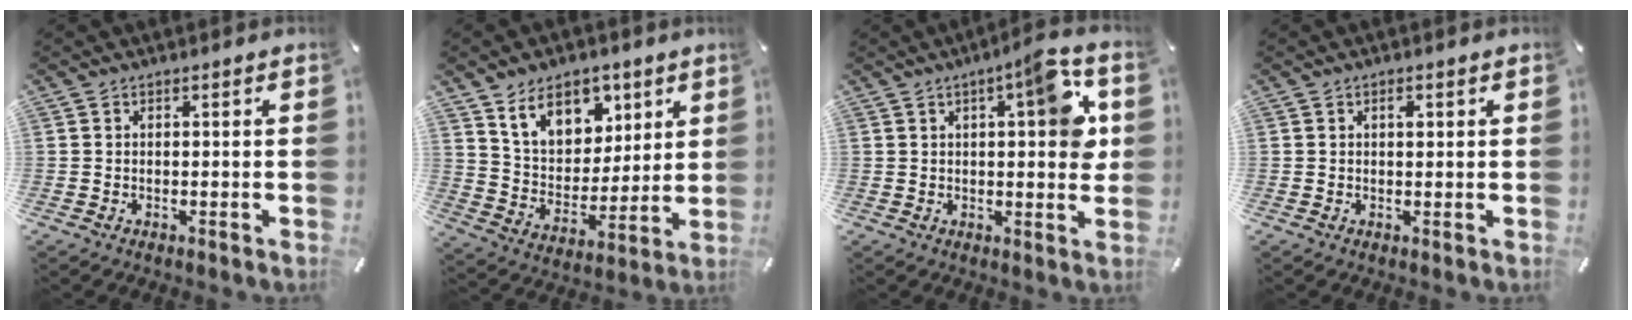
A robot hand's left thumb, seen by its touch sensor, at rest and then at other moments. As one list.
[{"total": 12.7, "force": [8.0, 8.7, 4.6], "torque": [-0.084, -0.040, 0.151]}, {"total": 10.8, "force": [3.5, 3.0, 9.7], "torque": [-0.119, -0.020, 0.048]}, {"total": 1.4, "force": [0.4, 0.7, 1.1], "torque": [-0.015, 0.000, 0.005]}]